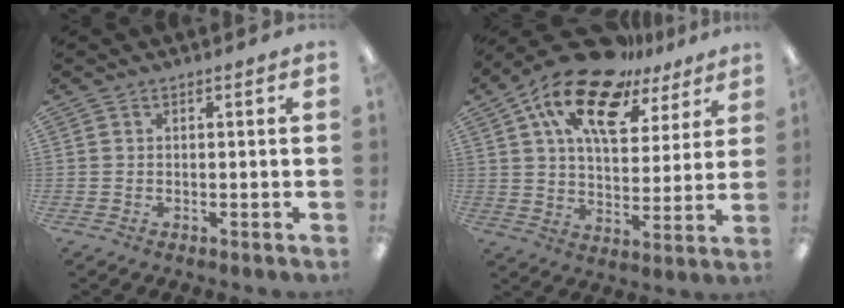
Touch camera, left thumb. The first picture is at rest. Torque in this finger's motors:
{"motor_torque": [0.47, 0.66, 1.33, -1.43, 0.40]}